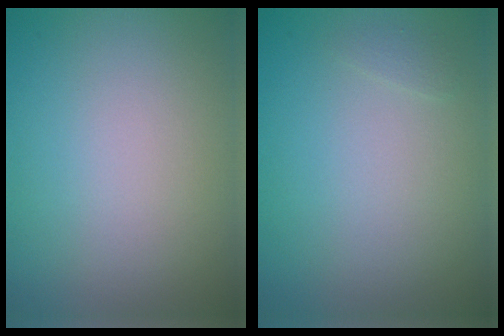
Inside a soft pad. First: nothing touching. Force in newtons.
{"total": 0.5, "press": 0.5, "slide": 0.0}